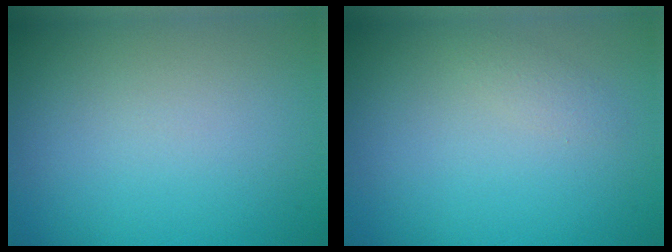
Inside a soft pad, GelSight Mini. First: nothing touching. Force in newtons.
{"total": 0.9, "press": 0.9, "slide": 0.1}